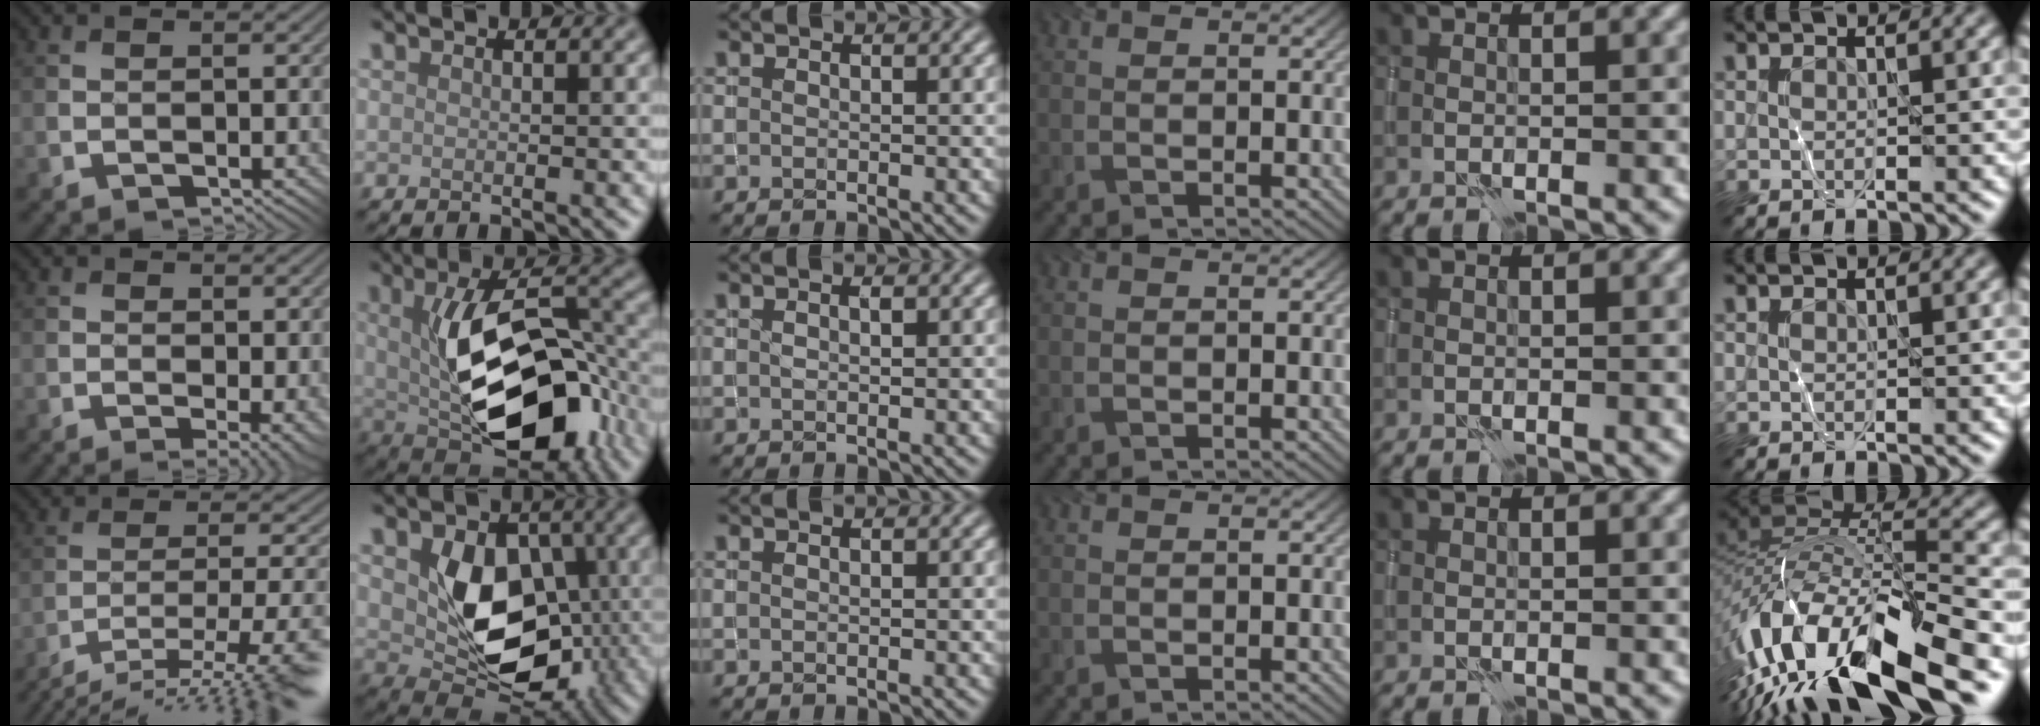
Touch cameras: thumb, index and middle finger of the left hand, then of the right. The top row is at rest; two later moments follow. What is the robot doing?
{"motion": "wrap", "object": "thread"}